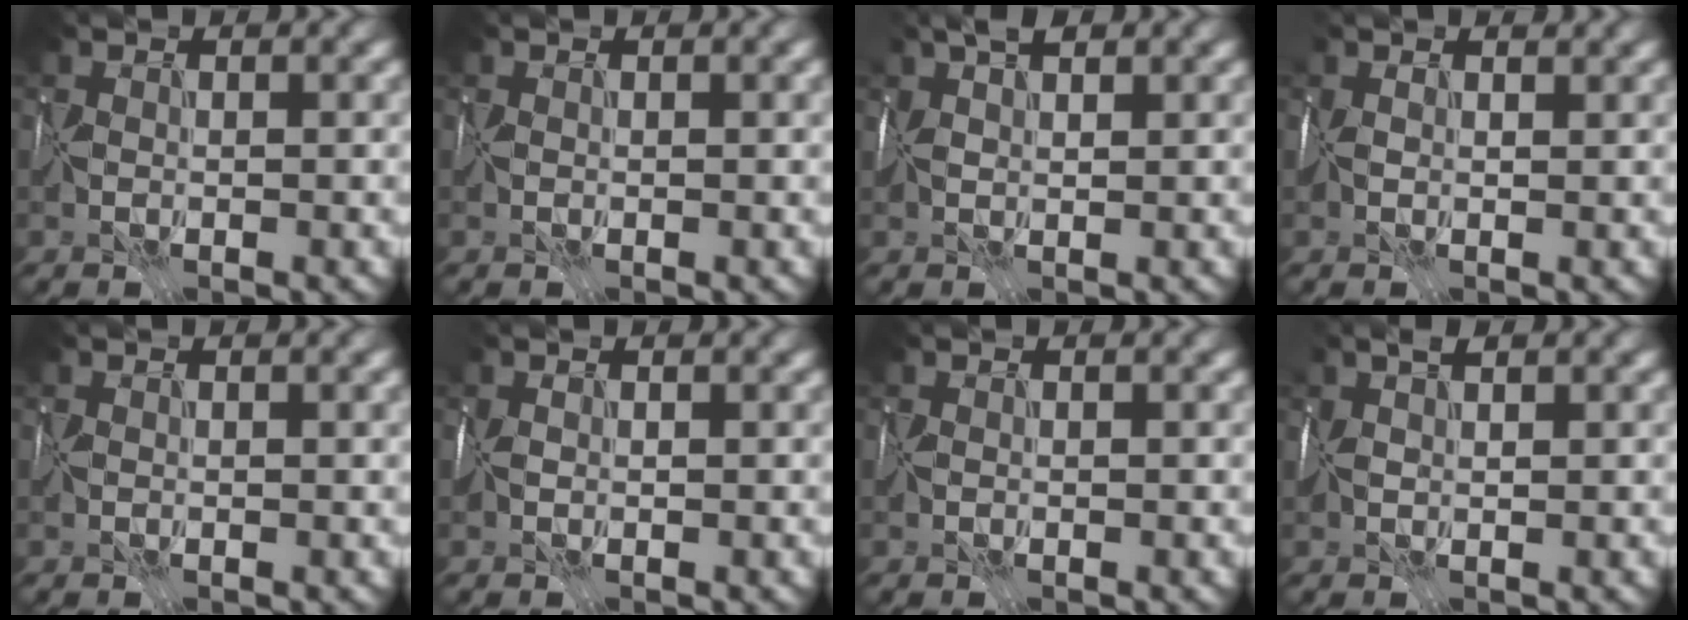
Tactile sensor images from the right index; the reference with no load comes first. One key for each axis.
{"total": 0.6, "fx": 0.2, "fy": 0.1, "fz": 0.6, "tx": -0.013, "ty": 0.000, "tz": 0.003}
{"total": 2.6, "fx": 1.8, "fy": 0.8, "fz": 1.7, "tx": -0.027, "ty": 0.009, "tz": 0.028}
{"total": 1.6, "fx": 1.0, "fy": 0.7, "fz": 1.0, "tx": -0.022, "ty": 0.005, "tz": 0.022}
{"total": 0.8, "fx": 0.2, "fy": 0.2, "fz": 0.8, "tx": -0.015, "ty": 0.000, "tz": 0.004}
{"total": 0.0}
{"total": 0.0}
{"total": 1.4, "fx": 1.0, "fy": 0.1, "fz": 0.9, "tx": -0.015, "ty": 0.005, "tz": 0.016}